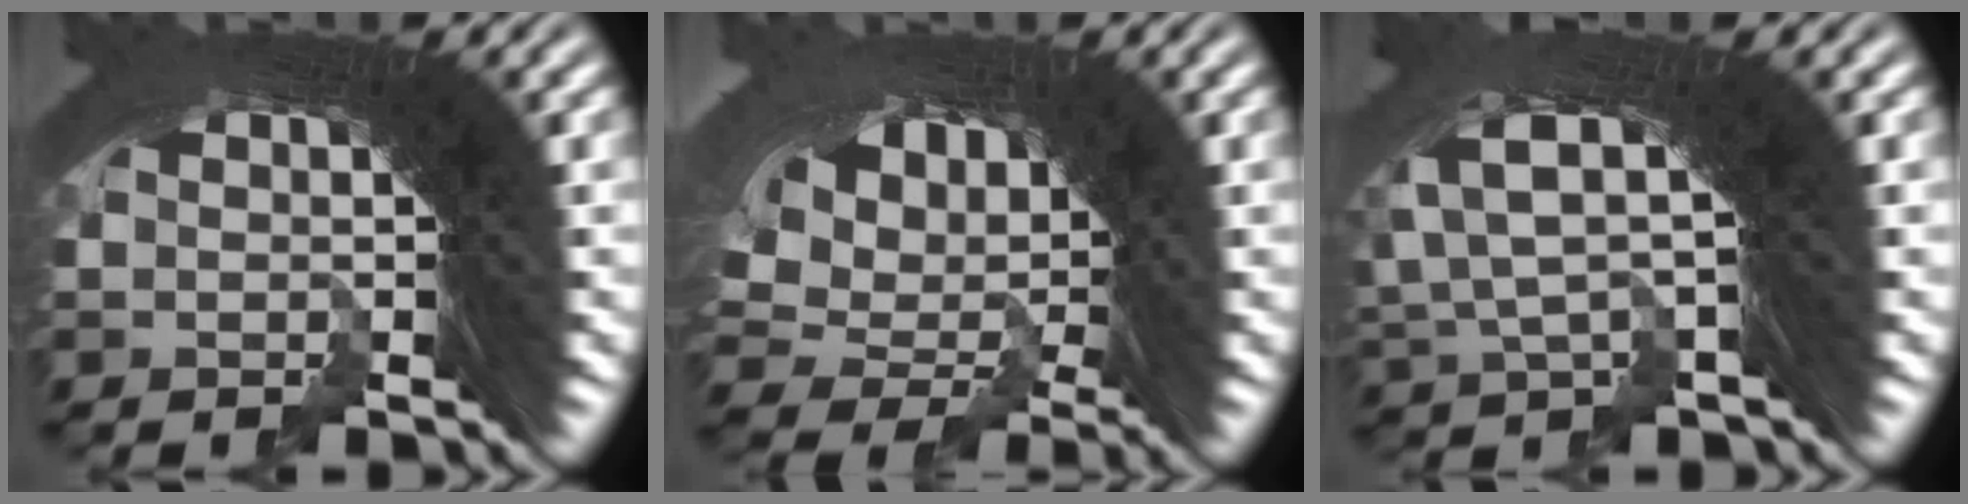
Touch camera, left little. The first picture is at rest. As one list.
[{"total": 10.2, "force": [-2.9, 8.2, 5.3], "torque": [-0.147, -0.047, -0.031]}, {"total": 7.4, "force": [0.8, 4.3, 5.9], "torque": [-0.132, 0.004, 0.004]}]